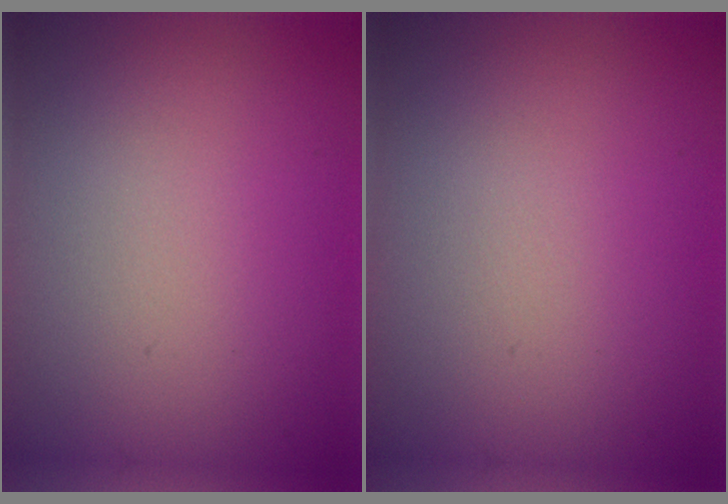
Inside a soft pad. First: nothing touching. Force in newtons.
{"total": 0.0}